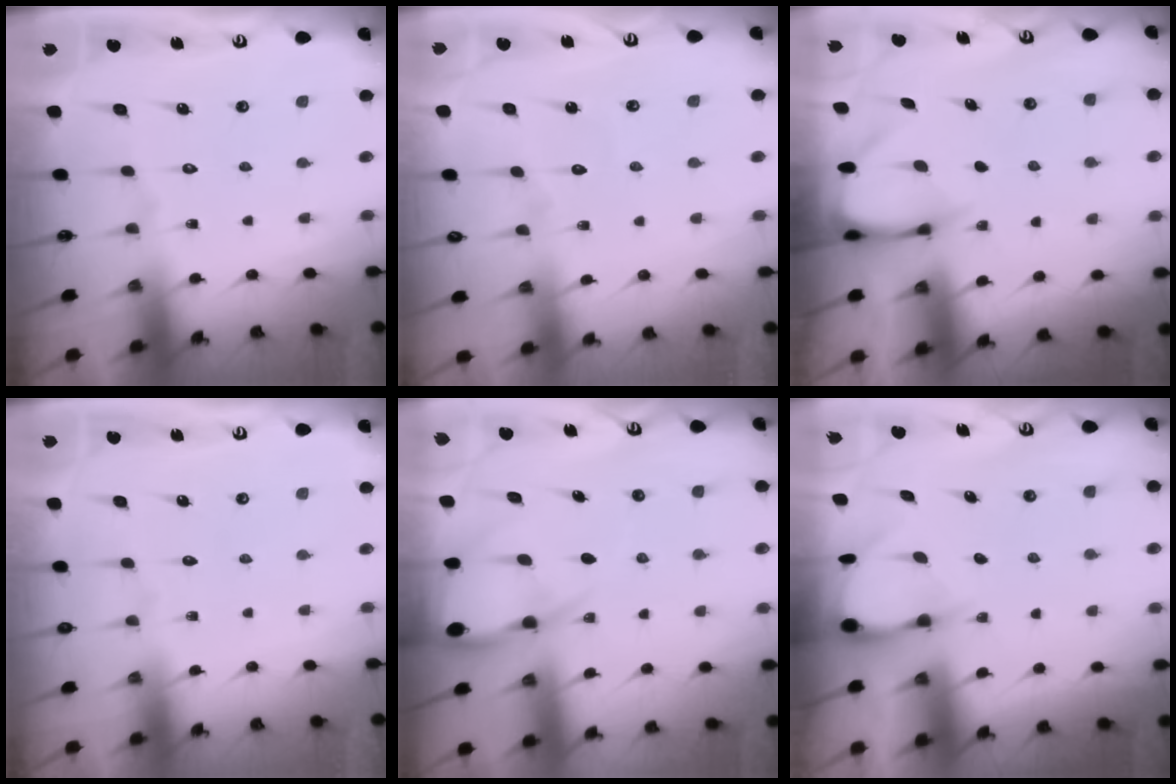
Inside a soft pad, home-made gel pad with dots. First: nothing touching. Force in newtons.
{"total": 3.1, "press": 3.0, "slide": 0.3}
{"total": 3.5, "press": 3.5, "slide": 0.3}
{"total": 0.0}
{"total": 7.8, "press": 7.7, "slide": 0.9}
{"total": 3.3, "press": 3.3, "slide": 0.4}